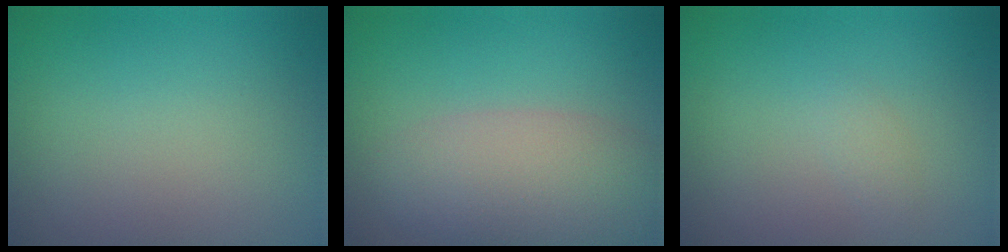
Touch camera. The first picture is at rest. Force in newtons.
{"total": 5.9, "press": 5.9, "slide": 0.4}
{"total": 0.8, "press": 0.8, "slide": 0.0}